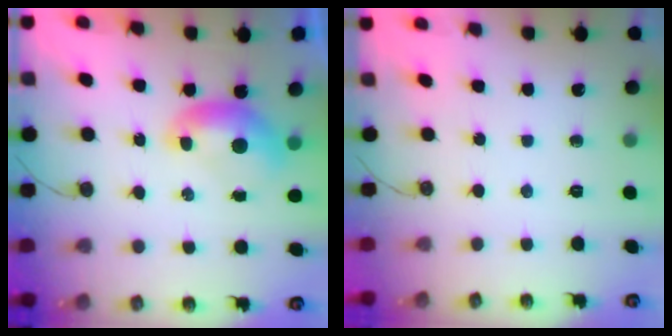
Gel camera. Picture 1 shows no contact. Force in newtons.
{"total": 0.0}